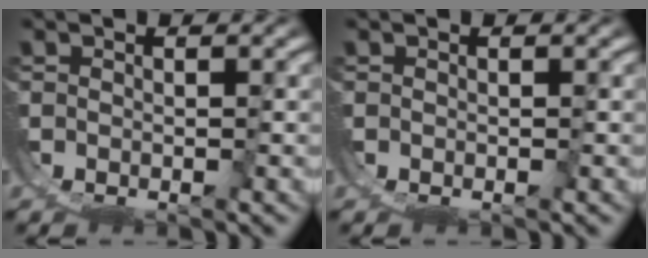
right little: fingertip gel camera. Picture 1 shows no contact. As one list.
[{"total": 0.0}]